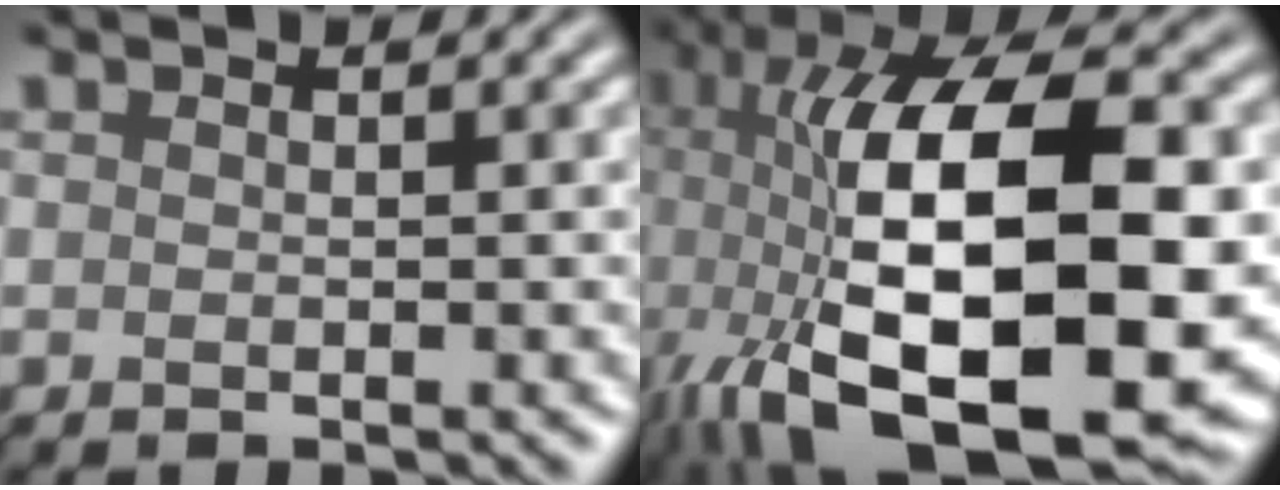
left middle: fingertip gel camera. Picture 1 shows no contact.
{"total": 18.8, "force": [-2.4, 7.9, 16.8], "torque": [-0.292, -0.003, -0.031]}